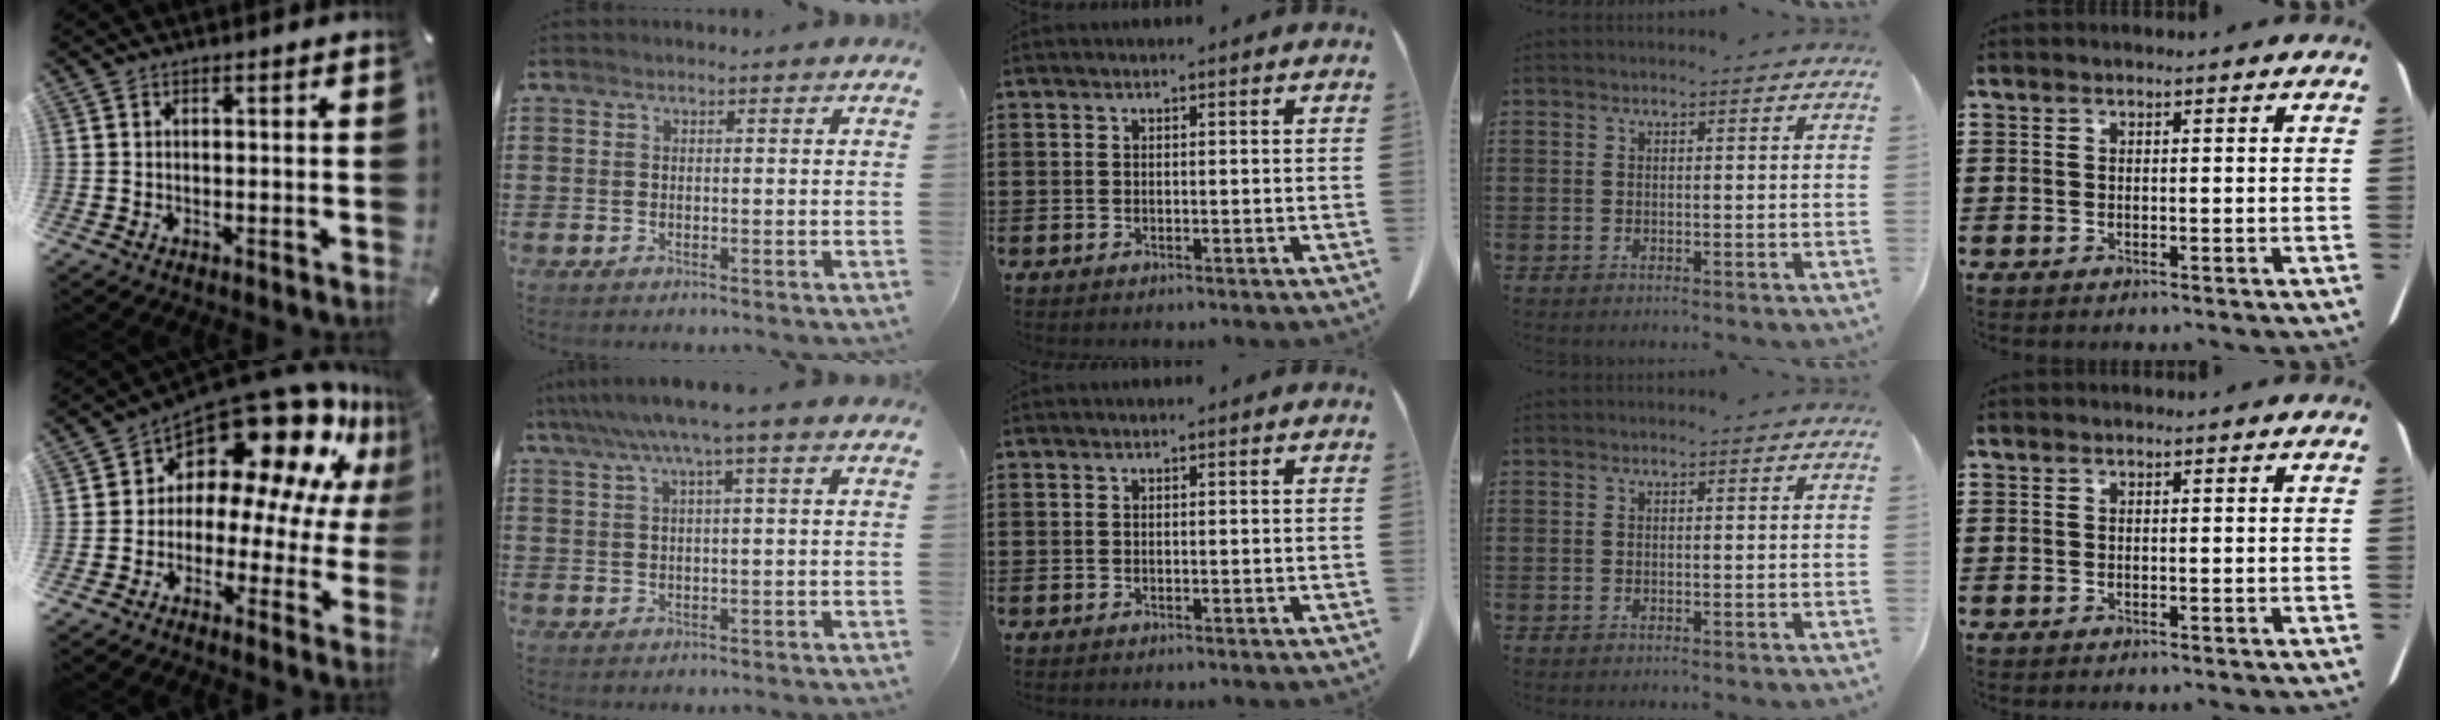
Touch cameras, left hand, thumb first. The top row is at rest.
{"thumb": {"total": 17.0, "force": [11.3, 8.9, 9.1], "torque": [-0.141, -0.104, 0.194]}, "index": {"total": 5.6, "force": [3.0, 0.0, 4.7], "torque": [-0.098, 0.003, 0.050]}}